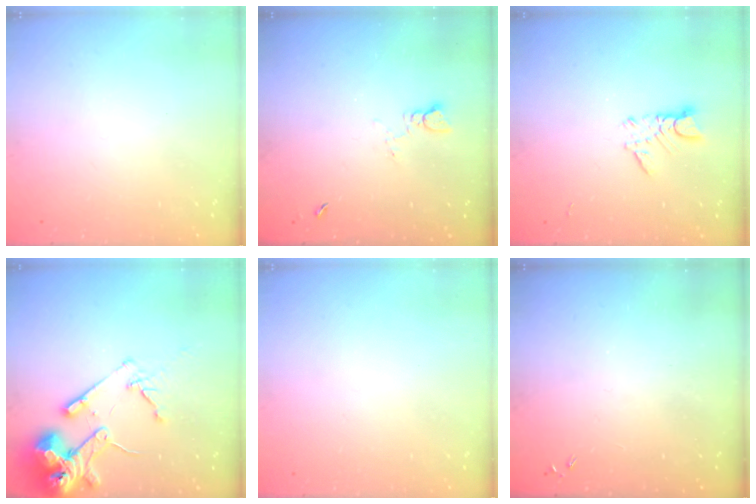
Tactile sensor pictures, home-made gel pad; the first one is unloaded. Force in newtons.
{"total": 2.1, "press": 2.1, "slide": 0.3}
{"total": 3.4, "press": 3.4, "slide": 0.3}
{"total": 13.9, "press": 13.8, "slide": 1.8}
{"total": 0.0}
{"total": 0.0}